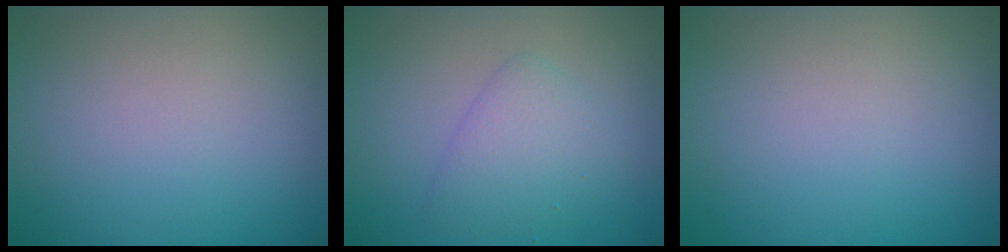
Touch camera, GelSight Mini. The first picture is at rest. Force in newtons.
{"total": 2.9, "press": 2.9, "slide": 0.0}
{"total": 0.0}